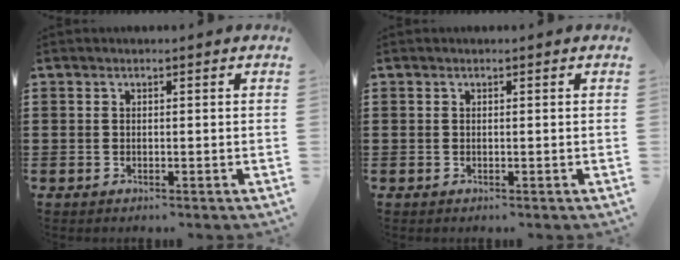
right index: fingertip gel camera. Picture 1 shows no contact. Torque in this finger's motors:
{"motor_torque": [-0.12, 0.06, 0.01, -0.01]}